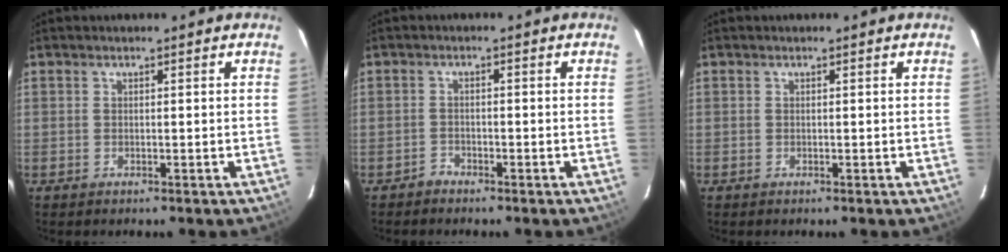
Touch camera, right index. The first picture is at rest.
{"total": 1.4, "force": [-1.3, 0.4, -0.5], "torque": [0.009, 0.005, -0.025]}
{"total": 0.0}